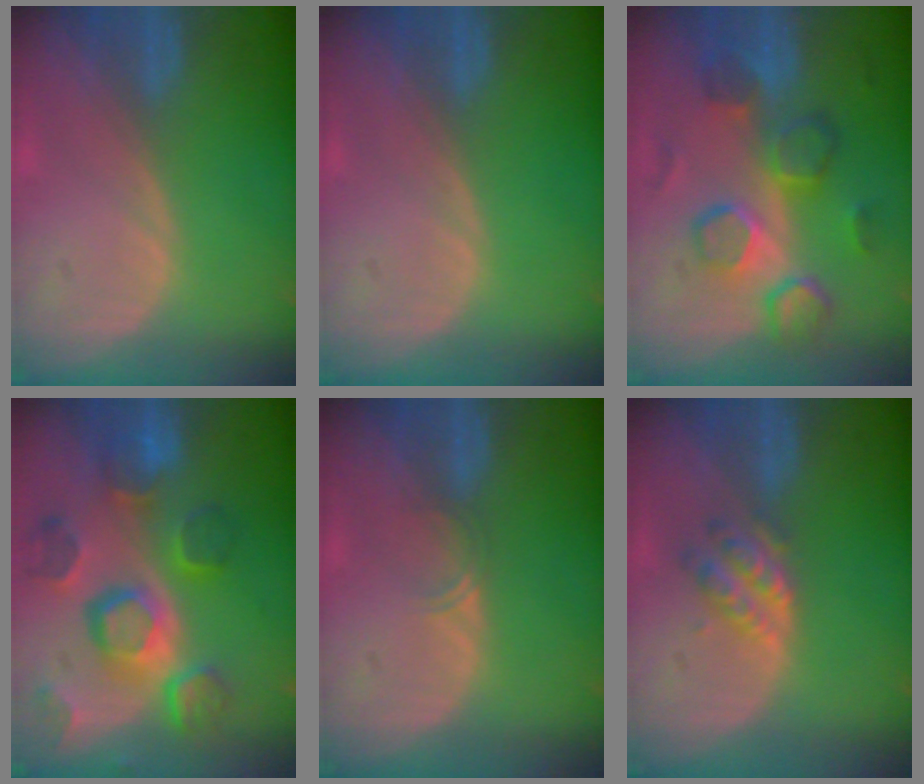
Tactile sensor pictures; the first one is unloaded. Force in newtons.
{"total": 0.0}
{"total": 9.6, "press": 8.8, "slide": 3.7}
{"total": 12.1, "press": 10.5, "slide": 6.0}
{"total": 1.4, "press": 1.1, "slide": 0.9}
{"total": 4.8, "press": 4.2, "slide": 2.3}